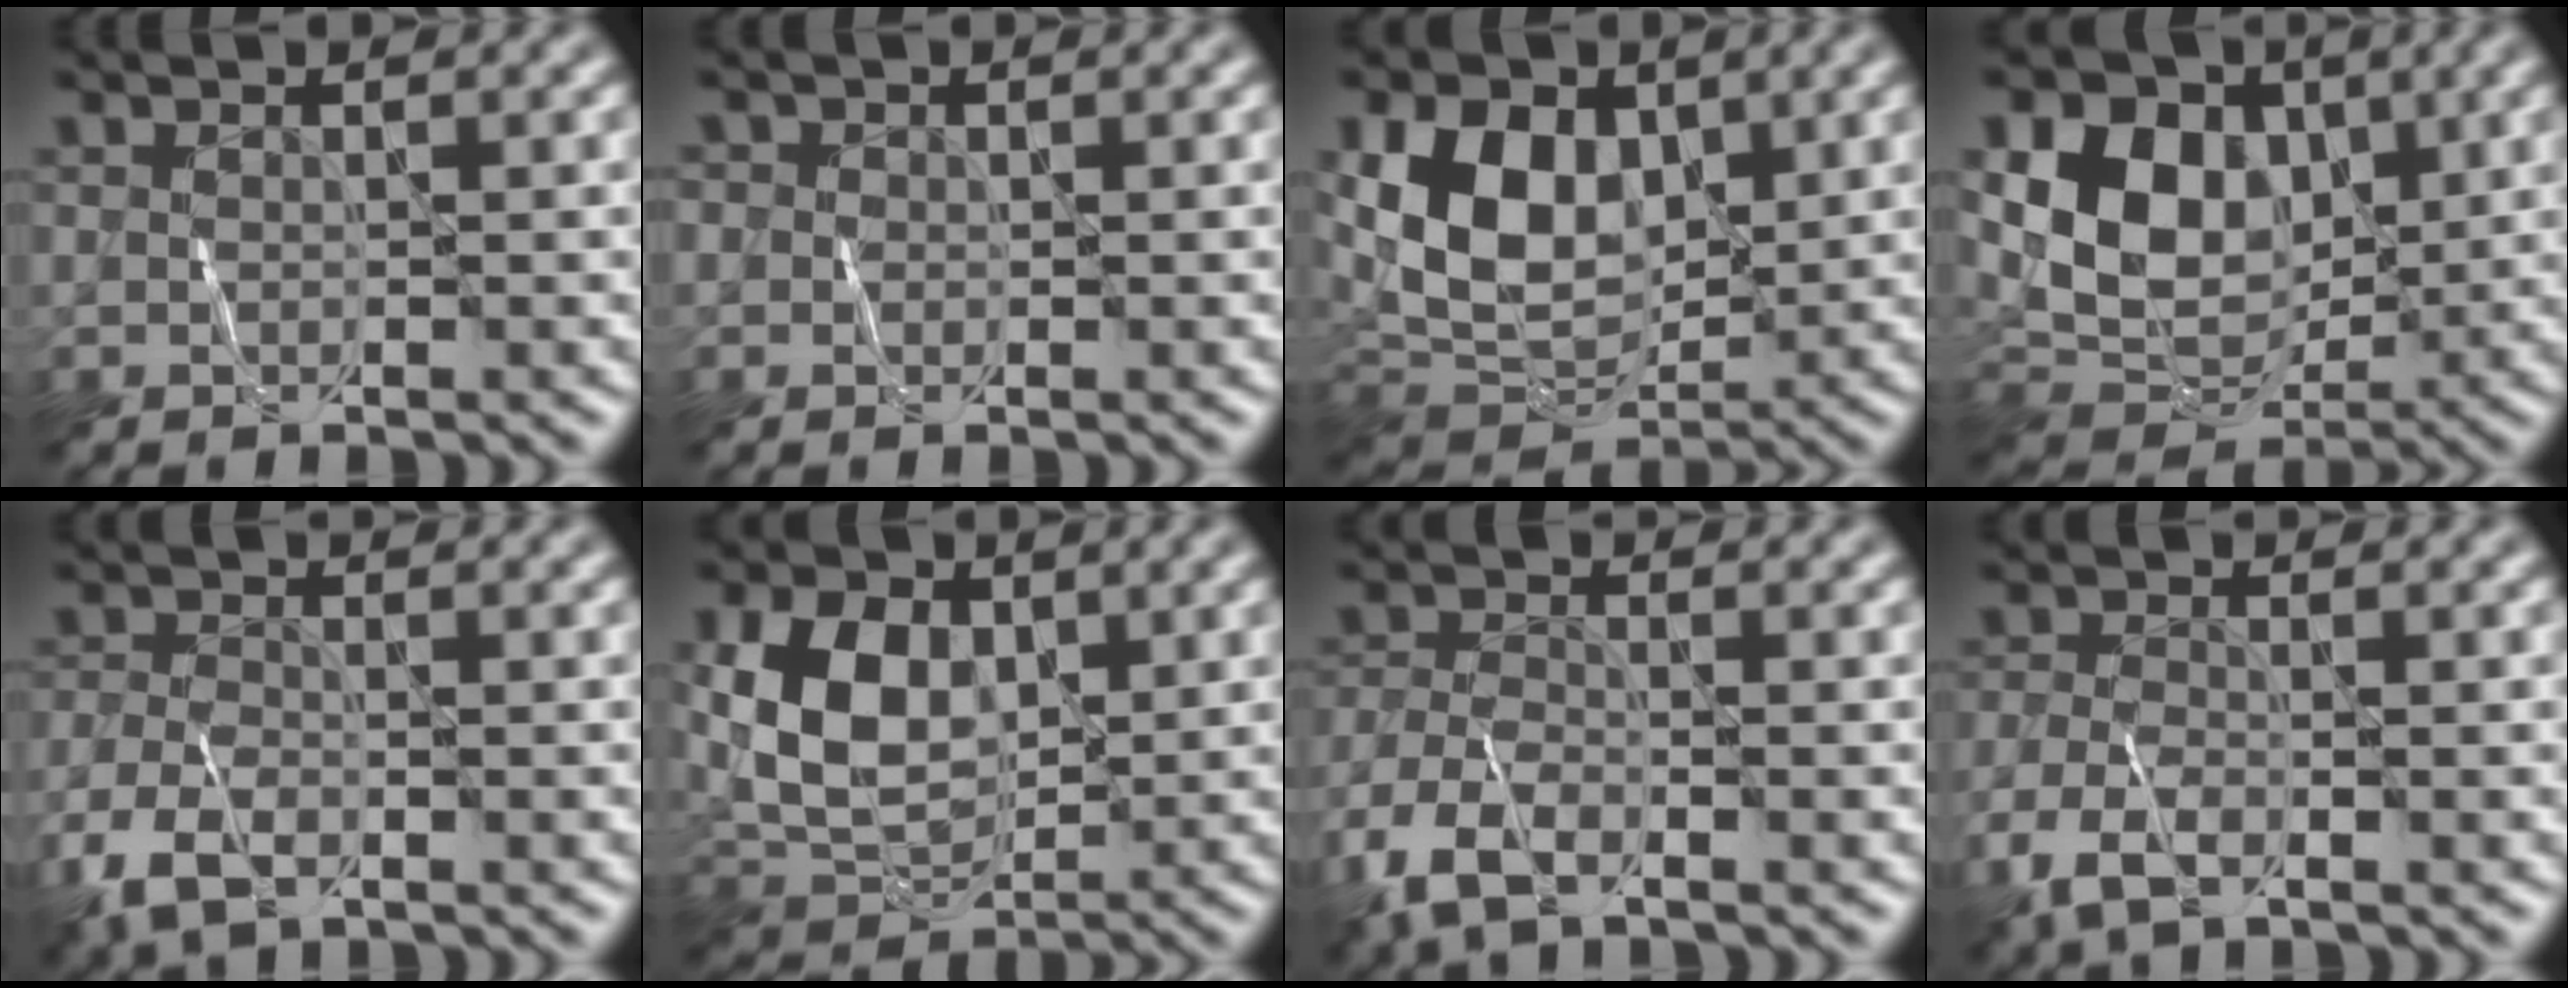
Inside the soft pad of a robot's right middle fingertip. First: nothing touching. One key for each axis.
{"total": 1.3, "fx": 0.4, "fy": 1.1, "fz": 0.3, "tx": -0.005, "ty": 0.005, "tz": -0.004}
{"total": 8.3, "fx": 1.9, "fy": 5.7, "fz": 5.8, "tx": -0.125, "ty": -0.008, "tz": 0.030}
{"total": 8.9, "fx": 2.1, "fy": 6.5, "fz": 5.7, "tx": -0.108, "ty": -0.004, "tz": 0.031}
{"total": 4.3, "fx": -2.6, "fy": 2.1, "fz": 2.6, "tx": -0.065, "ty": -0.008, "tz": -0.058}
{"total": 6.9, "fx": 1.0, "fy": 4.7, "fz": 5.0, "tx": -0.113, "ty": 0.000, "tz": 0.020}
{"total": 4.5, "fx": -3.1, "fy": 1.9, "fz": 2.7, "tx": -0.068, "ty": -0.008, "tz": -0.071}
{"total": 3.5, "fx": -2.1, "fy": 1.5, "fz": 2.4, "tx": -0.057, "ty": -0.004, "tz": -0.049}